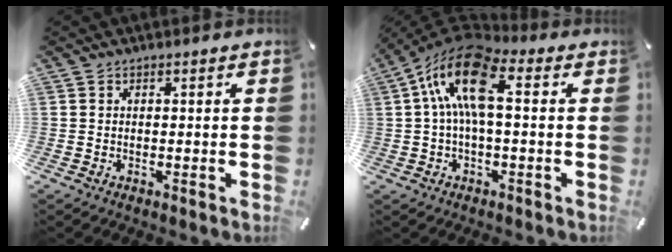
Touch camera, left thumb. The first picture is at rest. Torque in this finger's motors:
{"motor_torque": [0.25, 2.07, 2.20, -0.57, 0.68]}